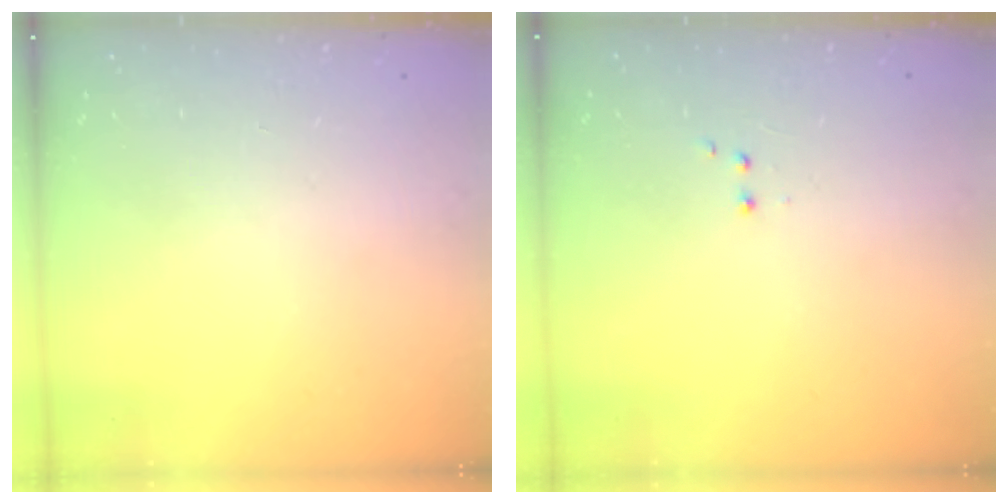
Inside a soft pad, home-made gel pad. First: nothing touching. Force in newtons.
{"total": 1.9, "press": 1.8, "slide": 0.5}